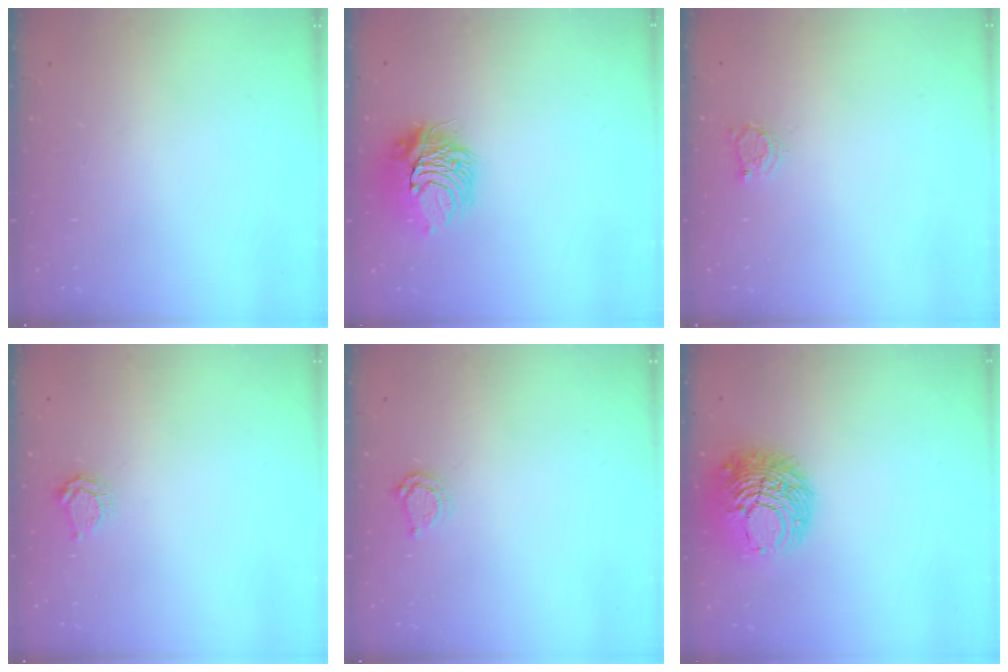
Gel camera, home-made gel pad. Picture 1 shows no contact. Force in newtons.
{"total": 9.7, "press": 9.7, "slide": 0.1}
{"total": 3.1, "press": 3.1, "slide": 0.4}
{"total": 4.2, "press": 4.2, "slide": 0.5}
{"total": 4.3, "press": 4.3, "slide": 0.6}
{"total": 12.1, "press": 12.0, "slide": 1.4}